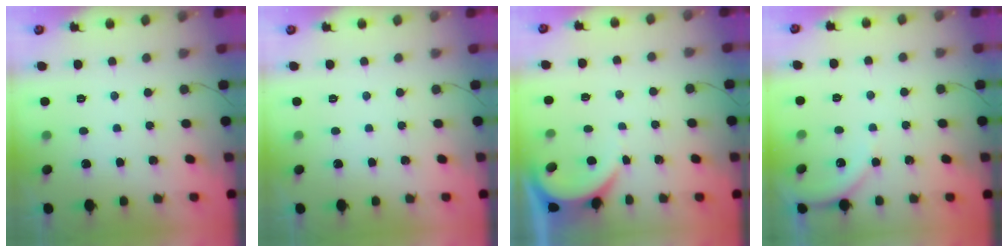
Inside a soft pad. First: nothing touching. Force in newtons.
{"total": 0.0}
{"total": 2.9, "press": 2.8, "slide": 0.3}
{"total": 4.3, "press": 4.3, "slide": 0.6}